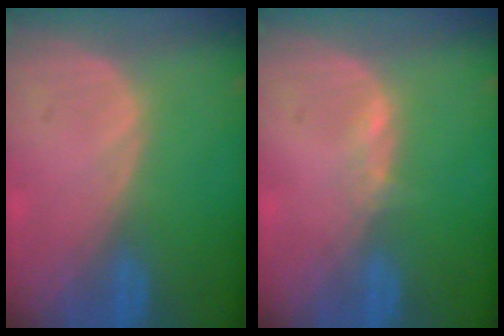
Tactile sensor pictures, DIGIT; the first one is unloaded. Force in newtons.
{"total": 1.1, "press": 1.1, "slide": 0.3}